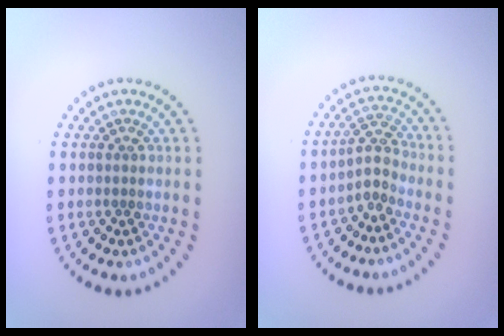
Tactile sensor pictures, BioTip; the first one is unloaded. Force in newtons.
{"total": 2.1, "press": 1.5, "slide": 1.5}